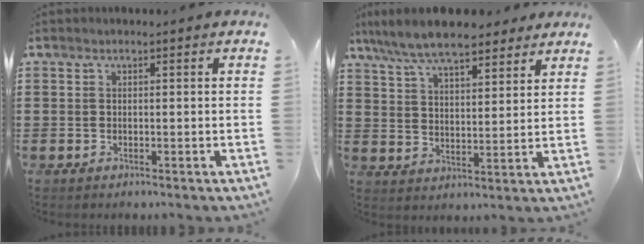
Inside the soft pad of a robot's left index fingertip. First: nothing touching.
{"total": 8.6, "force": [7.6, 1.9, 3.5], "torque": [-0.094, -0.017, 0.141]}